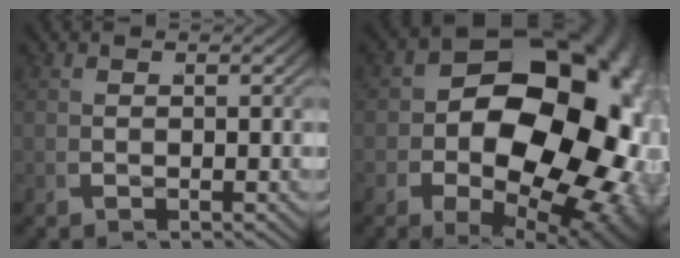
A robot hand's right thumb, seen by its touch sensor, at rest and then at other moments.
{"total": 25.3, "force": [-0.5, 16.2, 19.4], "torque": [-0.280, -0.066, 0.024]}